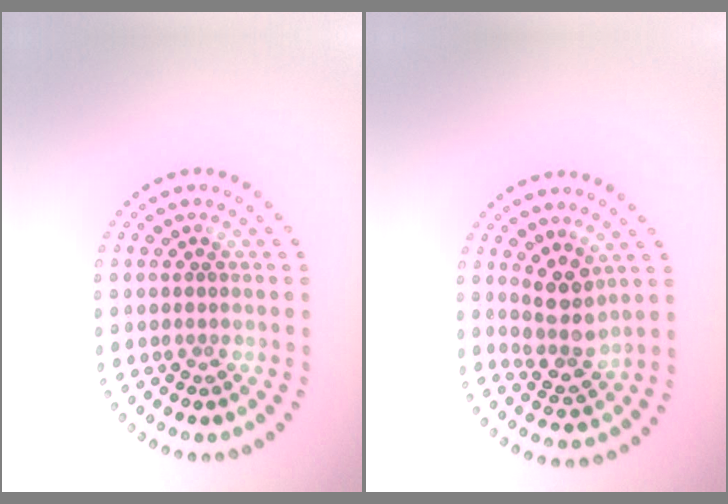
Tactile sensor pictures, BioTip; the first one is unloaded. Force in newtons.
{"total": 3.3, "press": 2.7, "slide": 1.8}